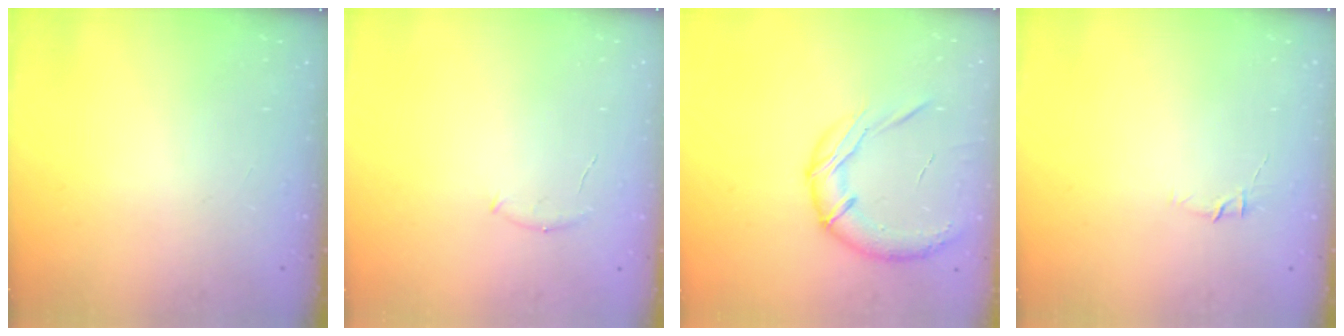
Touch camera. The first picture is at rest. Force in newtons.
{"total": 5.5, "press": 5.4, "slide": 1.3}
{"total": 14.9, "press": 14.7, "slide": 2.3}
{"total": 4.5, "press": 4.4, "slide": 1.0}